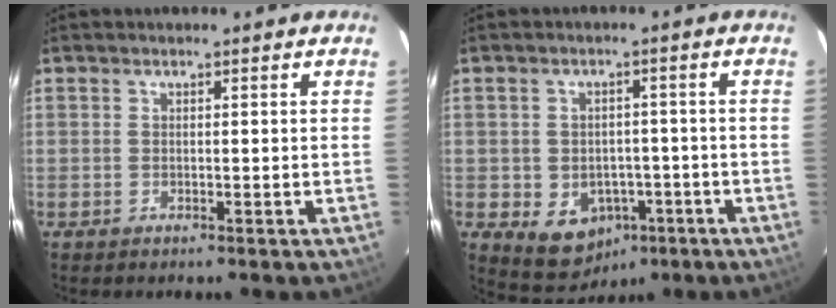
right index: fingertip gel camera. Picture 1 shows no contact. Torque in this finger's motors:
{"motor_torque": [1.24, -0.90, 0.33, 0.01]}